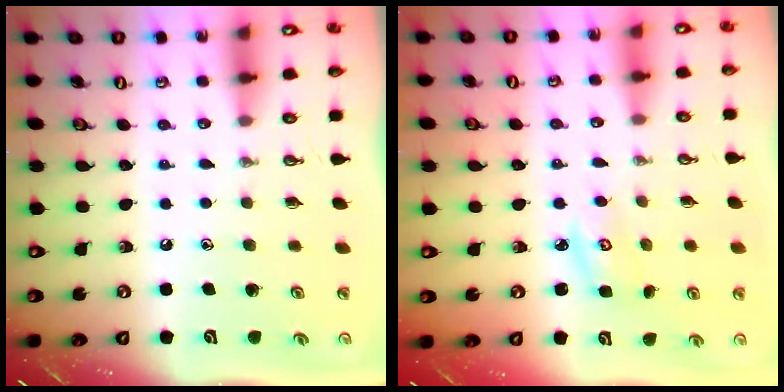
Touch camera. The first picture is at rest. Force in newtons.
{"total": 4.3, "press": 4.3, "slide": 0.4}